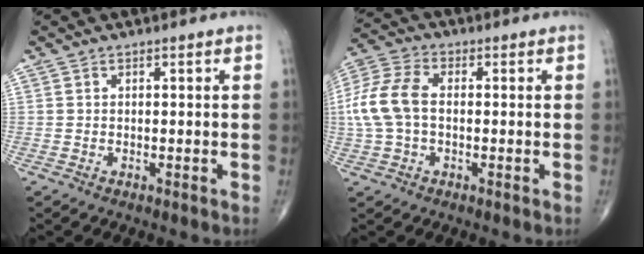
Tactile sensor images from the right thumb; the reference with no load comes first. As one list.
[{"total": 10.3, "force": [-0.1, 6.5, 8.0], "torque": [-0.184, 0.026, -0.007]}]